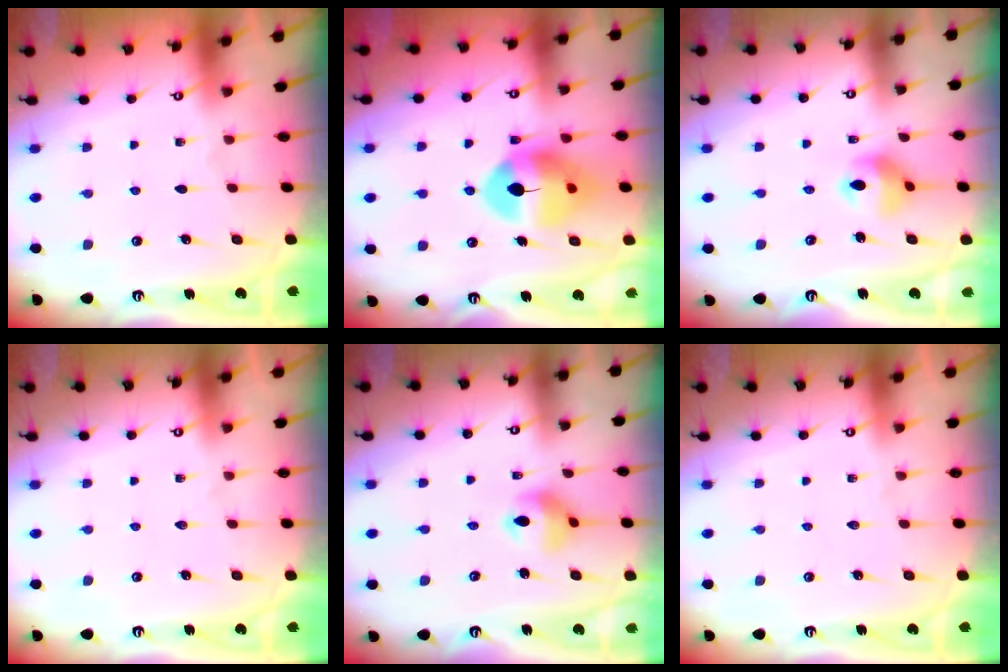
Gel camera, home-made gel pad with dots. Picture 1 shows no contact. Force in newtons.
{"total": 12.3, "press": 12.2, "slide": 1.7}
{"total": 10.0, "press": 9.4, "slide": 3.4}
{"total": 0.0}
{"total": 10.0, "press": 9.4, "slide": 3.4}
{"total": 0.0}